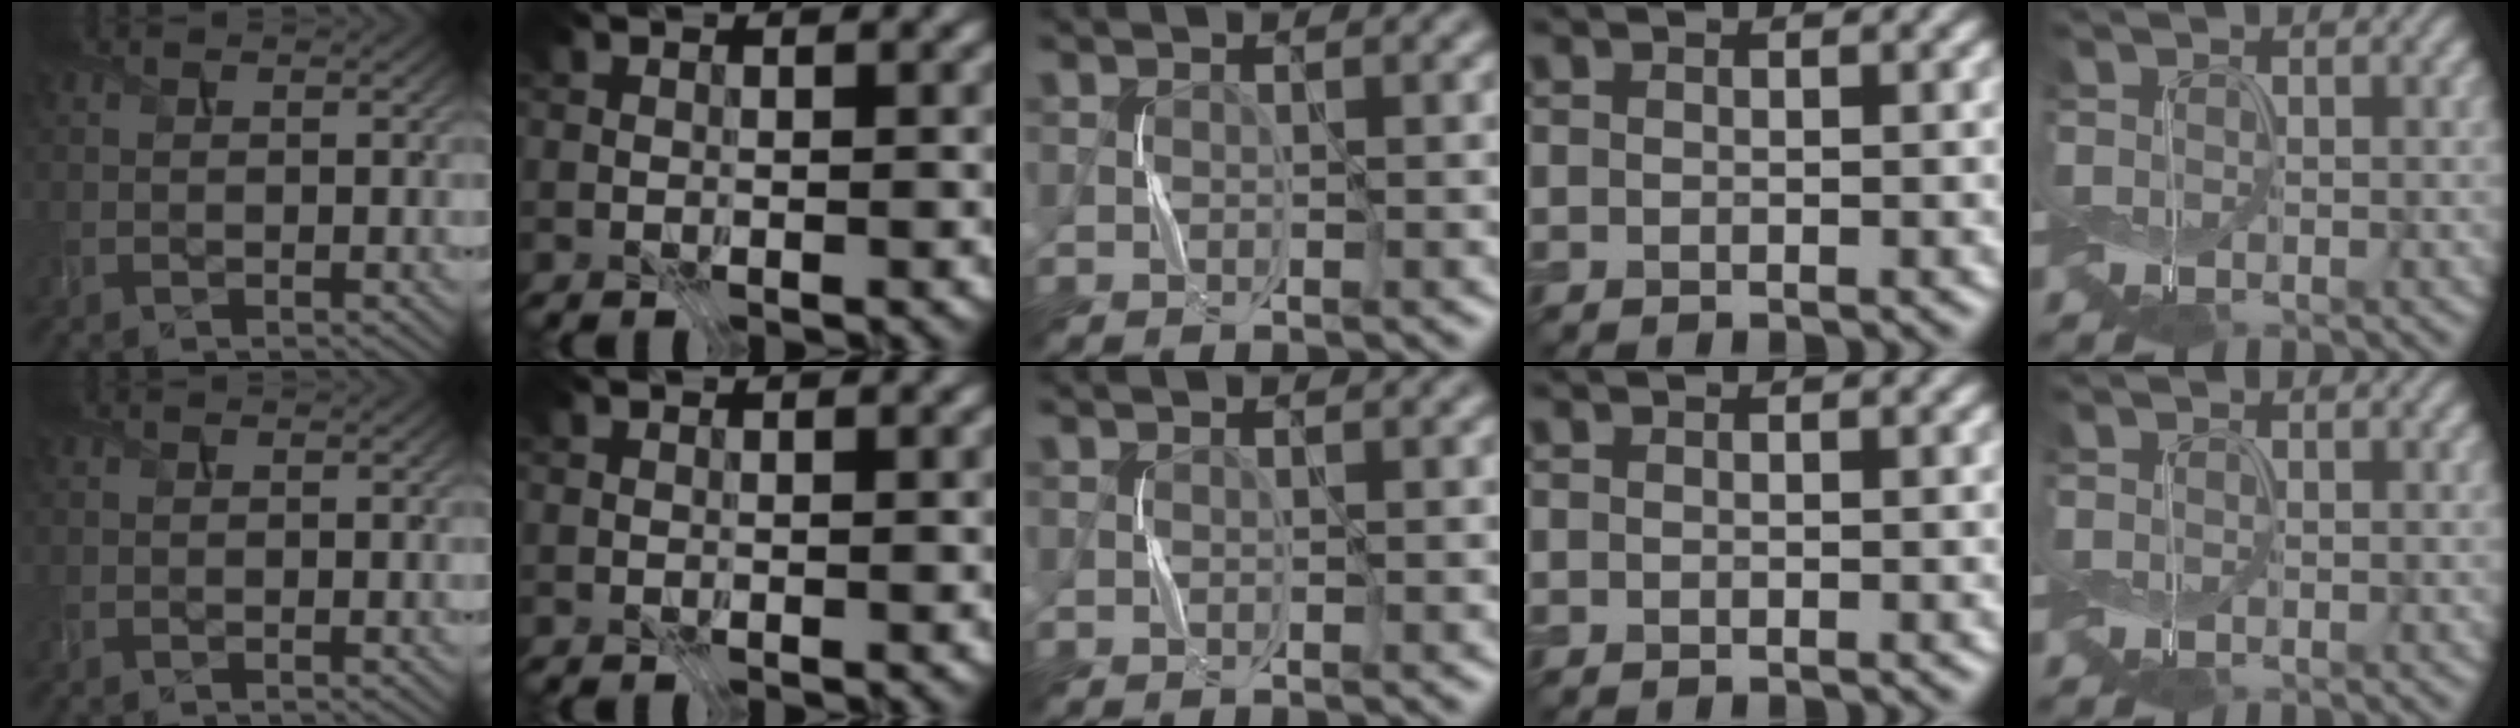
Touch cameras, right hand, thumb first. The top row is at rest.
{}